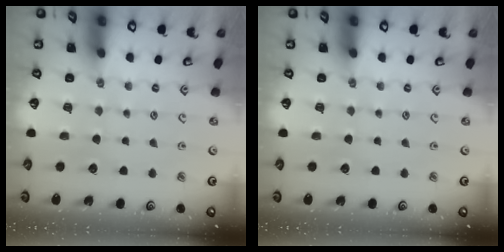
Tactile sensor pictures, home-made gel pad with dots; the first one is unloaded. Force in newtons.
{"total": 0.0}